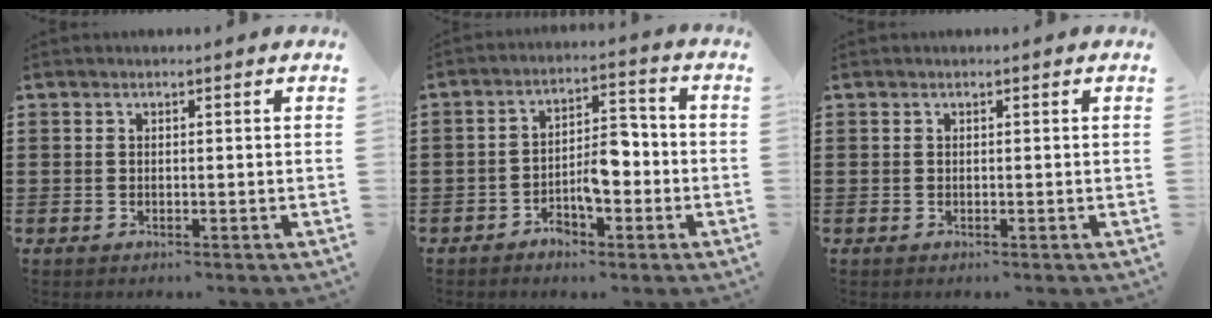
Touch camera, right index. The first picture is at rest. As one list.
[{"total": 6.0, "force": [-2.3, 3.0, 4.6], "torque": [-0.073, 0.008, -0.045]}, {"total": 0.0}]